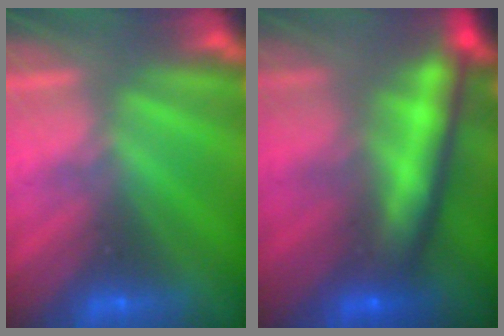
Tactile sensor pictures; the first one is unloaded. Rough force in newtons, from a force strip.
{"total": 7.0}